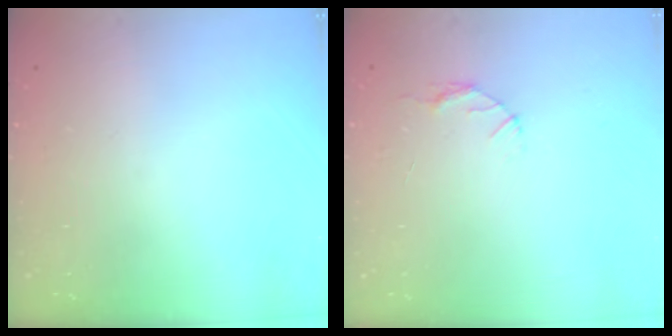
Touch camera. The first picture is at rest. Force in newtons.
{"total": 3.2, "press": 3.2, "slide": 0.4}